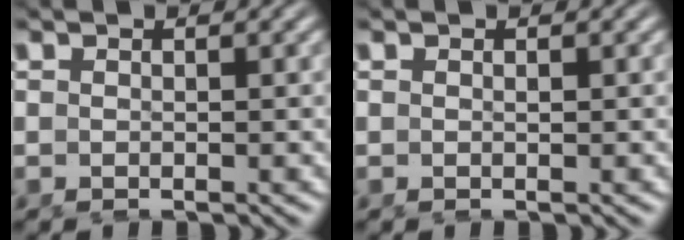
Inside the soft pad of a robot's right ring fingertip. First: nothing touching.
{"total": 0.0}